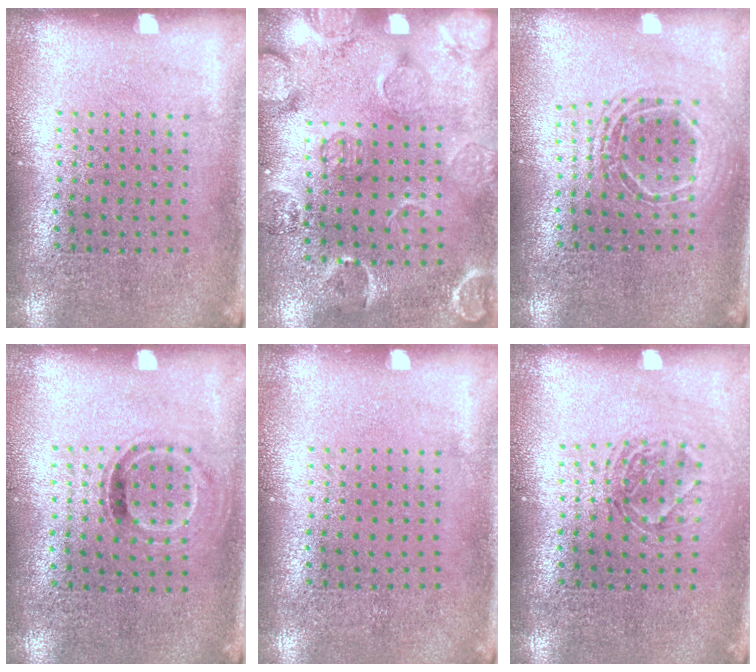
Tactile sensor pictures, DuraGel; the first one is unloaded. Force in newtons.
{"total": 2.8, "press": 1.8, "slide": 2.1}
{"total": 1.7, "press": 1.4, "slide": 0.9}
{"total": 0.8, "press": 0.7, "slide": 0.4}
{"total": 0.0}
{"total": 1.3, "press": 1.1, "slide": 0.6}